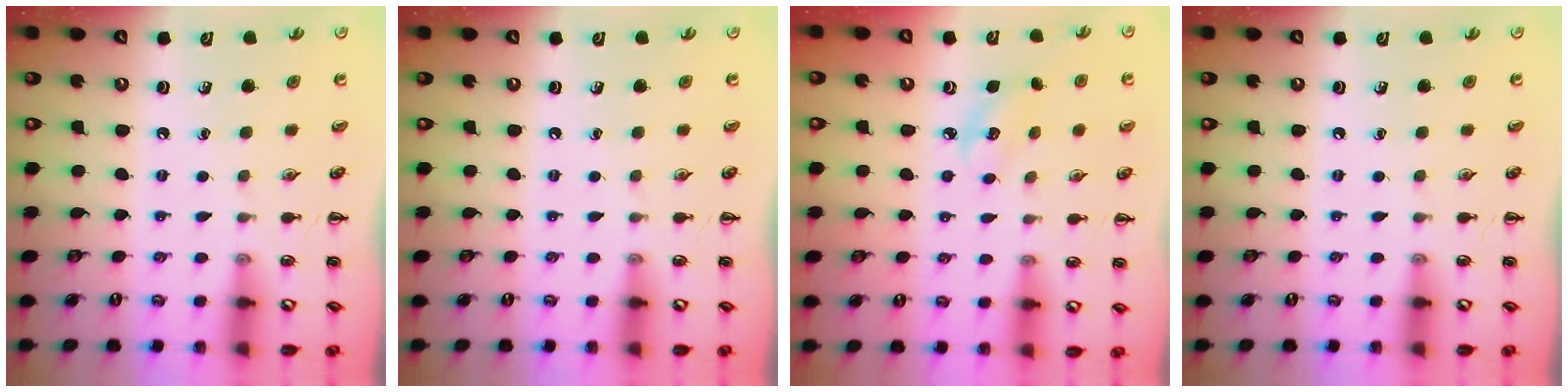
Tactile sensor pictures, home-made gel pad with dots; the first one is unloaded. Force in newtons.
{"total": 0.0}
{"total": 5.5, "press": 5.4, "slide": 1.0}
{"total": 0.0}